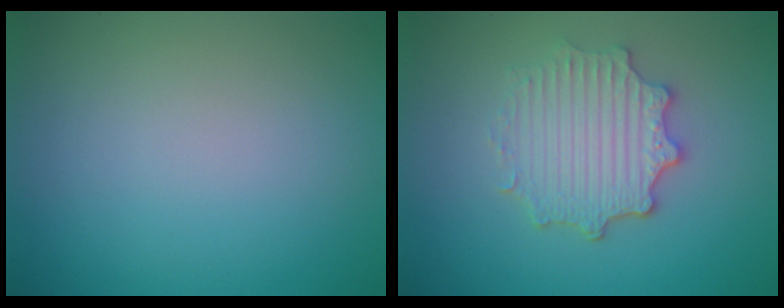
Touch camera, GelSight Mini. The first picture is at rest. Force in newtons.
{"total": 4.4, "press": 3.6, "slide": 2.5}